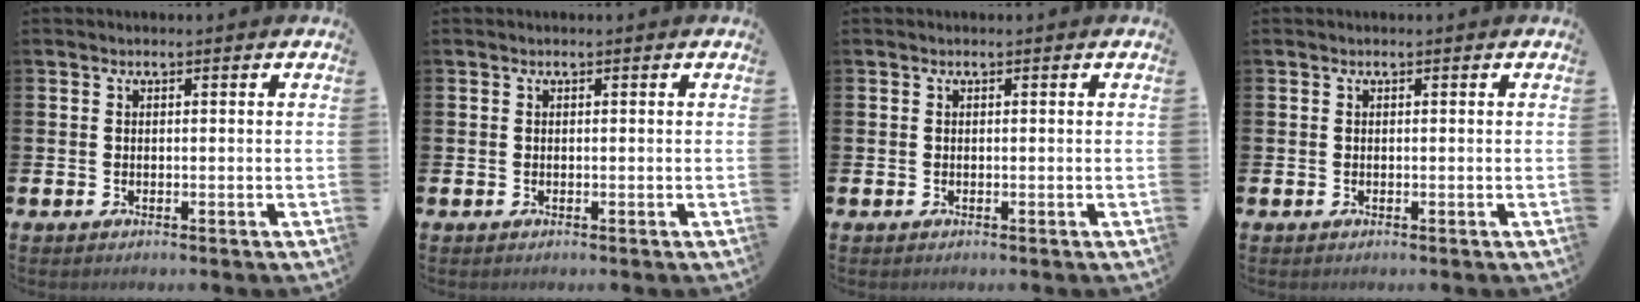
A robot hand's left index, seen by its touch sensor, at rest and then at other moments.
{"total": 0.0}
{"total": 0.0}
{"total": 0.0}